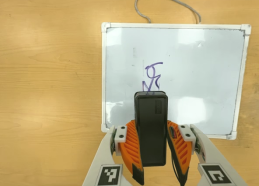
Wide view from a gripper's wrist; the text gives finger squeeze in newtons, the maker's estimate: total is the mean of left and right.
{"total": 7.2, "left": 6.5, "right": 7.9}